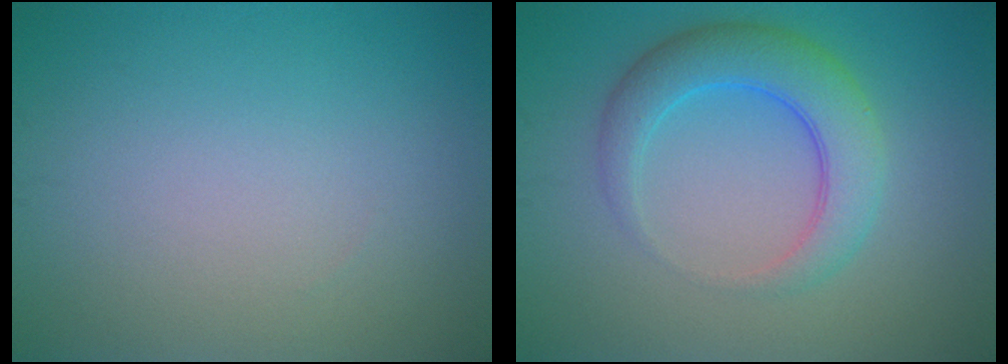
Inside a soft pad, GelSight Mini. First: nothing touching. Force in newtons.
{"total": 5.1, "press": 5.1, "slide": 0.2}